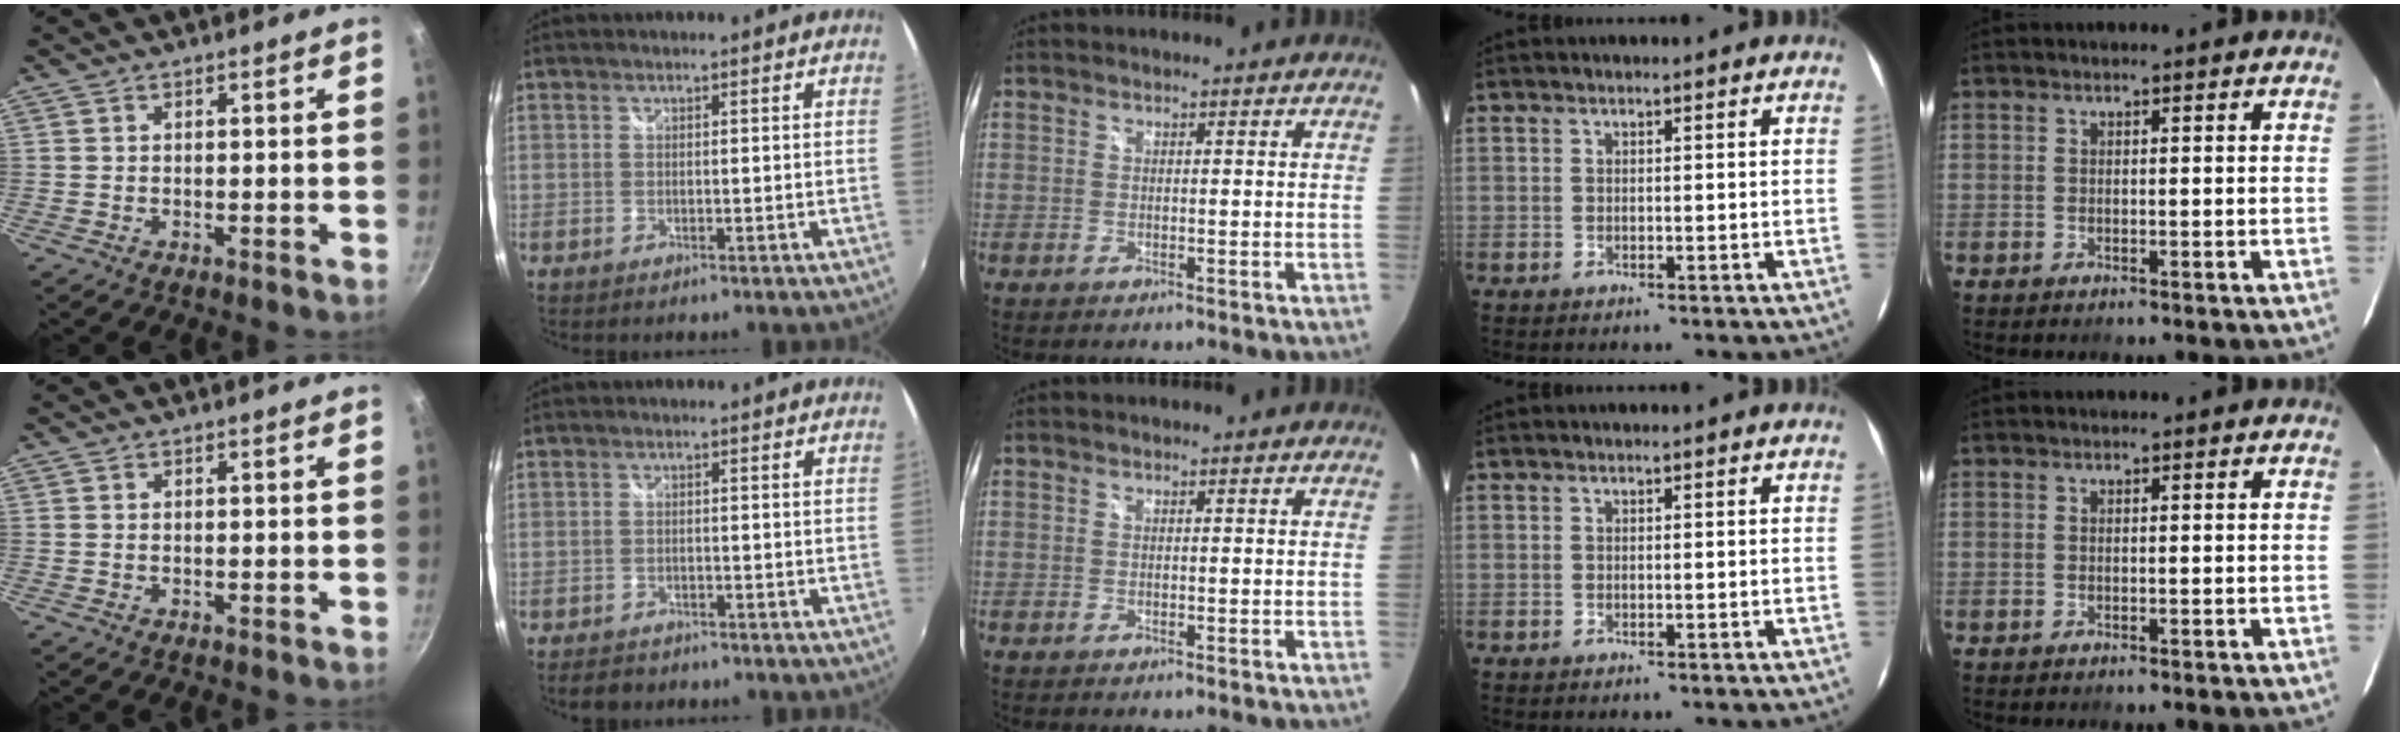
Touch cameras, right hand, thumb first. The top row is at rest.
{"index": {"total": 3.8, "force": [-2.9, 1.9, 1.5], "torque": [-0.039, -0.009, -0.044]}}